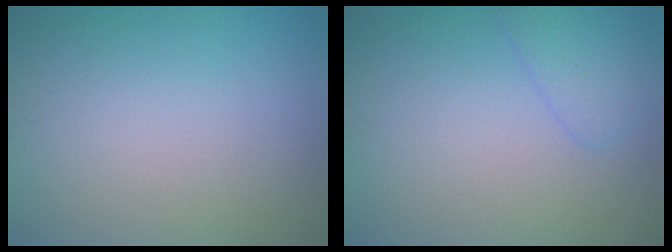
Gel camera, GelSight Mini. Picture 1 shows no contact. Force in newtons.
{"total": 1.8, "press": 1.8, "slide": 0.2}